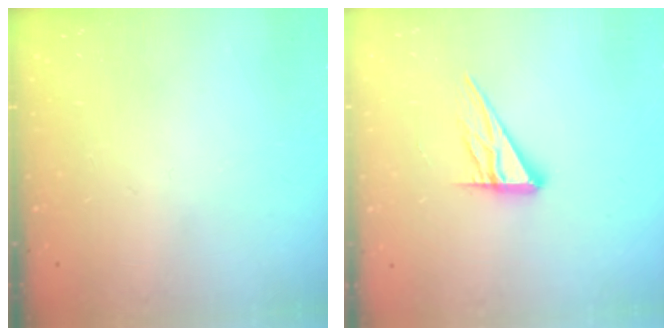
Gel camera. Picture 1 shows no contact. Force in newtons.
{"total": 11.6, "press": 11.5, "slide": 1.0}